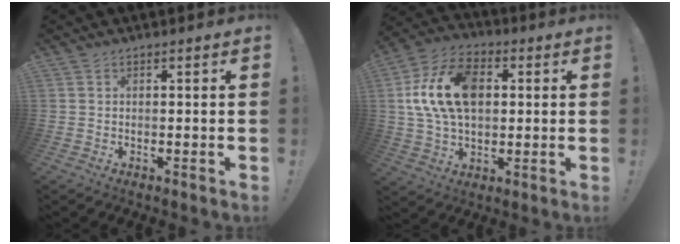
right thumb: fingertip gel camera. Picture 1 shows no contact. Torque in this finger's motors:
{"motor_torque": [0.78, 1.55, 1.77, -0.19, 0.15]}